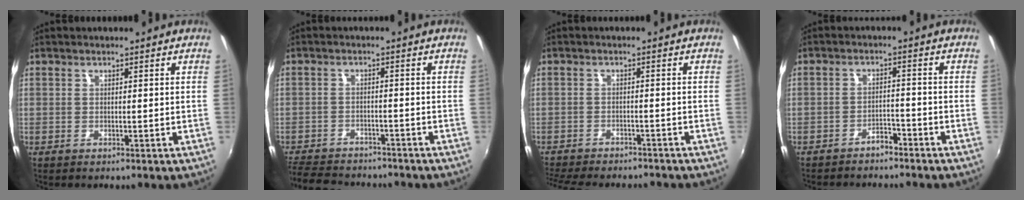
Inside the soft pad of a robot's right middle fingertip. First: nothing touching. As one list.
[{"total": 12.1, "force": [-10.6, 4.2, 4.0], "torque": [-0.111, -0.002, -0.166]}, {"total": 12.9, "force": [-11.3, 3.2, 5.1], "torque": [-0.121, -0.022, -0.167]}, {"total": 4.3, "force": [-3.8, 1.4, 1.2], "torque": [-0.037, 0.006, -0.056]}]